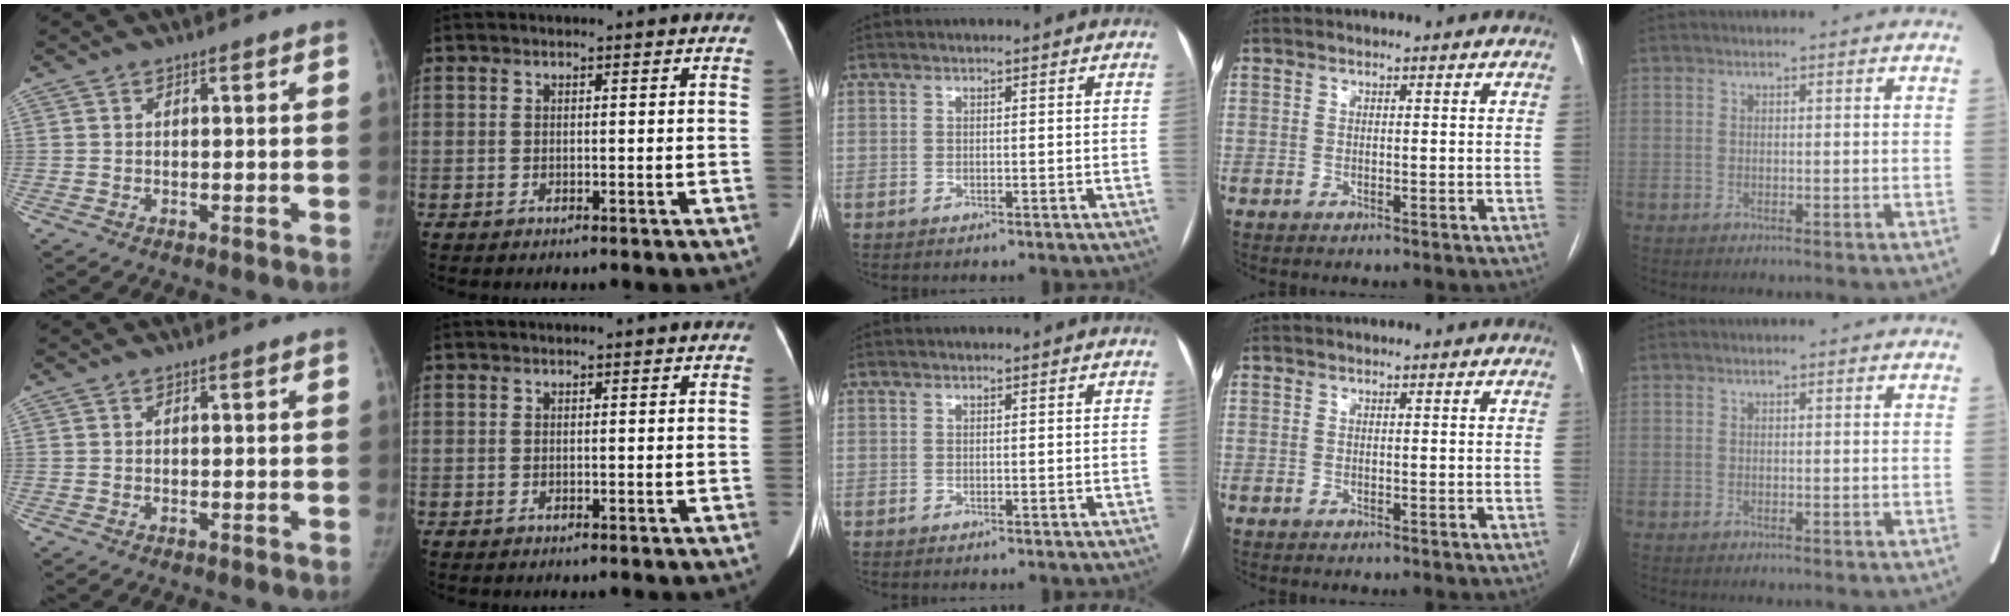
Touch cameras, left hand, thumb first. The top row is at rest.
{}